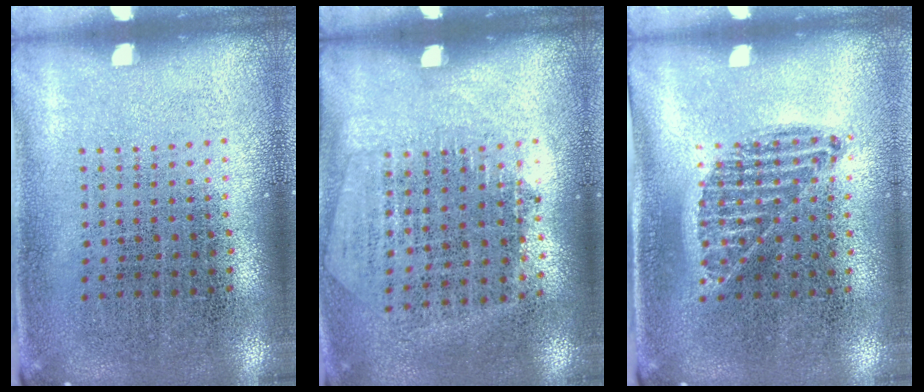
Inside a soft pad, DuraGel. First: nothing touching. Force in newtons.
{"total": 1.3, "press": 1.1, "slide": 0.6}
{"total": 0.9, "press": 0.8, "slide": 0.4}